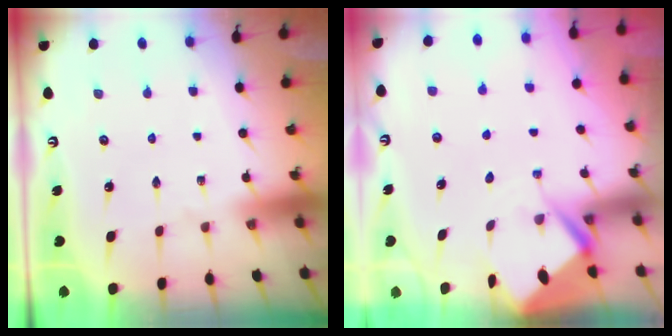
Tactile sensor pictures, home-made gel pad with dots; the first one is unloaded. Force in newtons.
{"total": 5.5, "press": 5.5, "slide": 0.4}